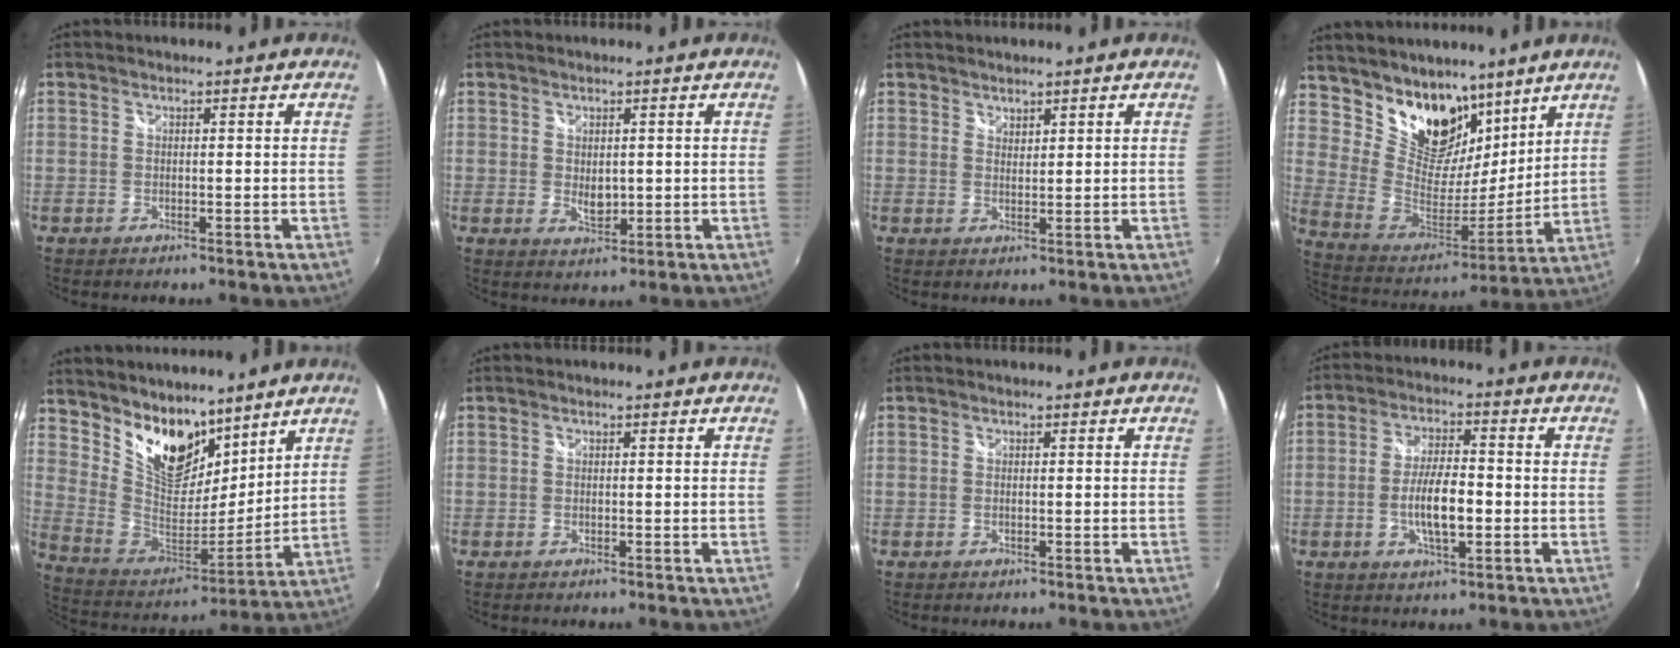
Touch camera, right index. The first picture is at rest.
{"total": 3.0, "force": [0.3, 2.1, 2.2], "torque": [-0.033, -0.005, 0.007]}
{"total": 1.5, "force": [1.4, 0.6, 0.2], "torque": [0.001, 0.001, 0.024]}
{"total": 17.4, "force": [11.8, 10.5, 7.3], "torque": [-0.160, 0.000, 0.220]}
{"total": 16.1, "force": [11.3, 8.4, 7.8], "torque": [-0.157, 0.004, 0.216]}
{"total": 0.0}
{"total": 0.0}
{"total": 8.0, "force": [-1.9, 2.5, 7.4], "torque": [-0.141, -0.002, -0.031]}